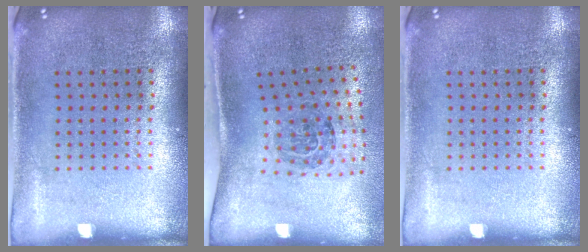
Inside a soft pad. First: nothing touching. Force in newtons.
{"total": 1.7, "press": 1.1, "slide": 1.2}
{"total": 0.0}